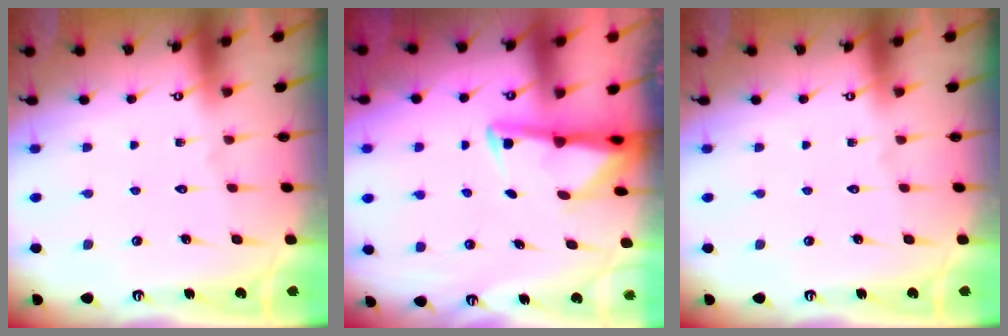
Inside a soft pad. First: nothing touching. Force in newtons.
{"total": 3.0, "press": 2.9, "slide": 0.6}
{"total": 0.0}